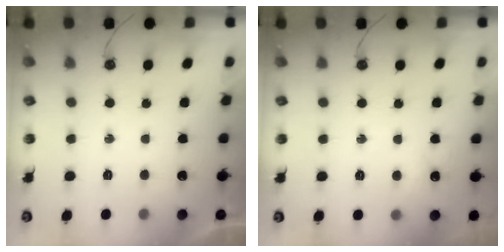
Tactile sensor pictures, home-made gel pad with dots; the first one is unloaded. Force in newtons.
{"total": 2.8, "press": 2.7, "slide": 0.5}